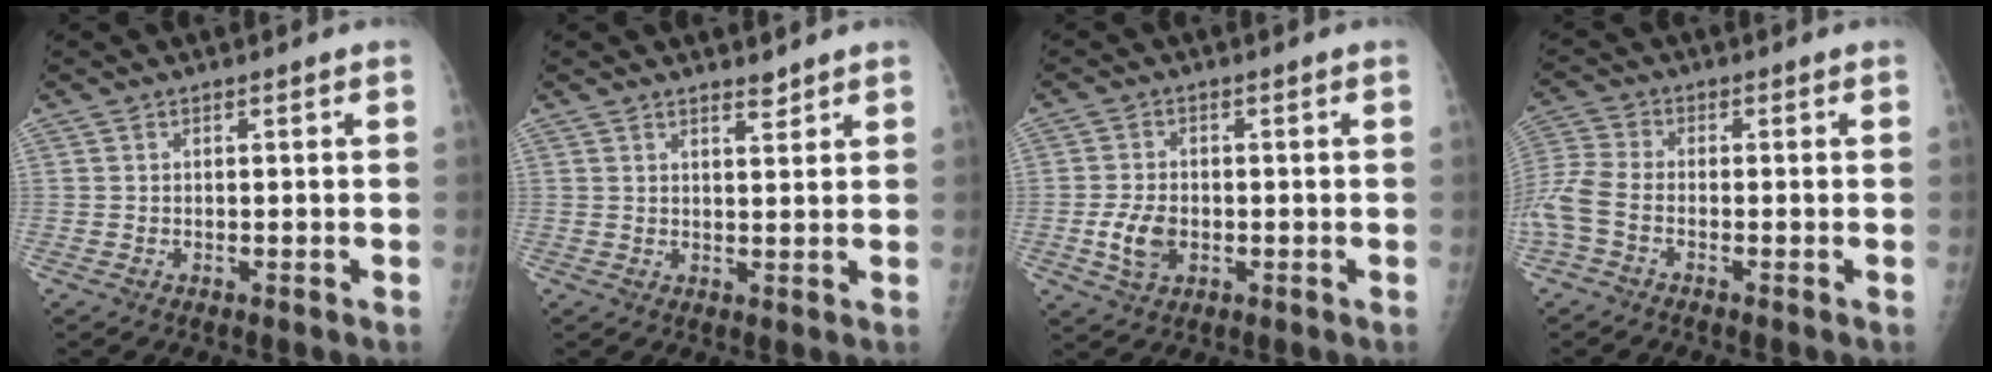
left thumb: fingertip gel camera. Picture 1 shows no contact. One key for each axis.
{"total": 2.1, "fx": 1.9, "fy": 0.6, "fz": 0.7, "tx": -0.001, "ty": -0.016, "tz": 0.029}
{"total": 5.2, "fx": -1.2, "fy": 3.5, "fz": 3.7, "tx": -0.064, "ty": 0.001, "tz": -0.018}
{"total": 8.5, "fx": -2.8, "fy": 4.7, "fz": 6.5, "tx": -0.166, "ty": 0.013, "tz": -0.065}